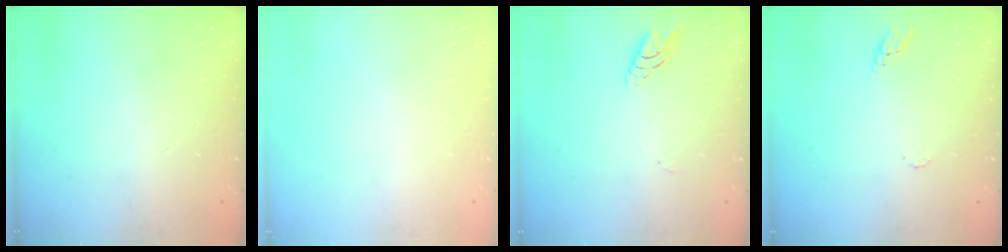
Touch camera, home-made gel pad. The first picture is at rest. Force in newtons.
{"total": 0.0}
{"total": 7.8, "press": 7.8, "slide": 0.6}
{"total": 5.5, "press": 5.5, "slide": 0.5}